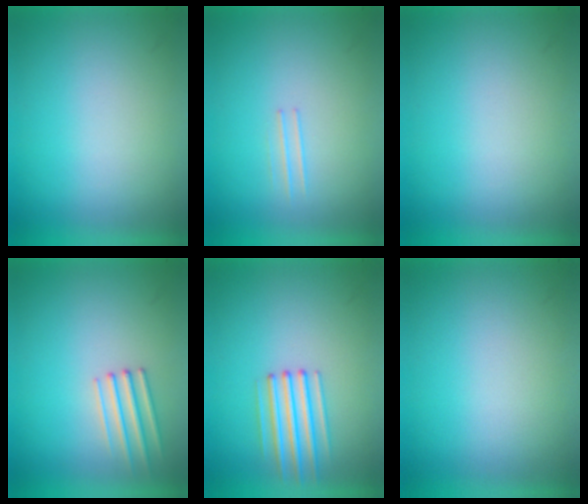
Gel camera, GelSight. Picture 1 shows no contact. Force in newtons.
{"total": 1.2}
{"total": 0.0}
{"total": 2.4}
{"total": 2.6}
{"total": 0.0}